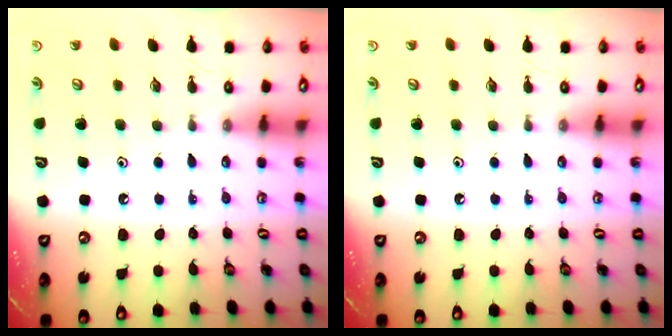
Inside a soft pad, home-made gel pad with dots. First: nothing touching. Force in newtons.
{"total": 0.0}